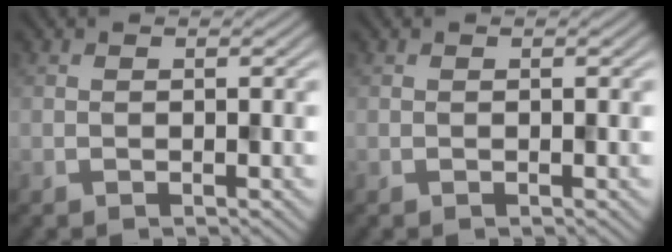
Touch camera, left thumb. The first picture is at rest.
{"total": 0.0}